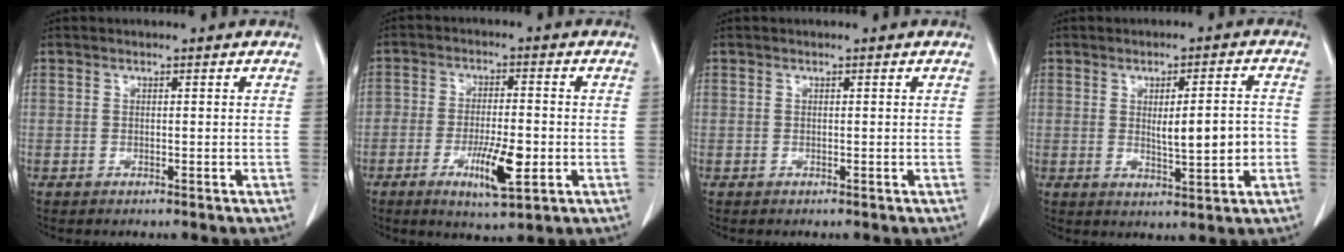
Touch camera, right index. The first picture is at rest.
{"total": 8.1, "force": [-2.7, 2.1, 7.3], "torque": [-0.127, -0.008, -0.041]}
{"total": 0.0}
{"total": 7.2, "force": [-0.5, 1.3, 7.1], "torque": [-0.108, 0.002, 0.000]}